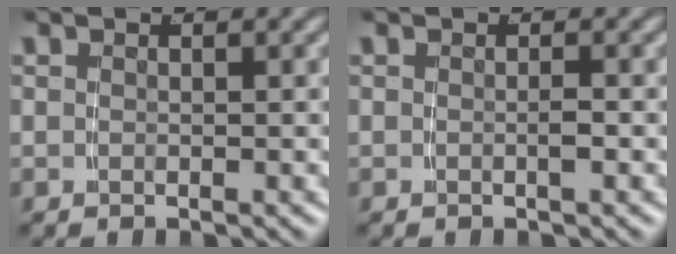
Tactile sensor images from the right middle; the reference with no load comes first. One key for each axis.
{"total": 0.6, "fx": -0.3, "fy": 0.0, "fz": 0.5, "tx": -0.008, "ty": 0.001, "tz": -0.007}